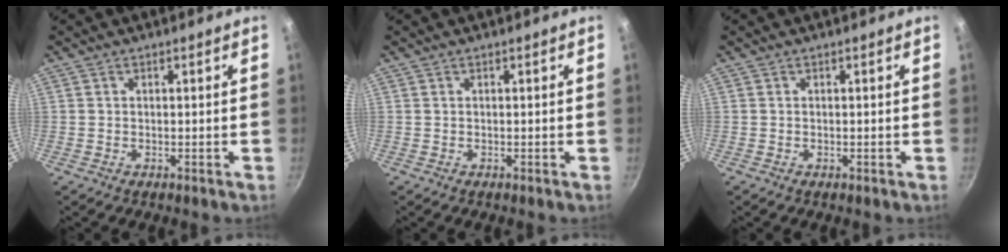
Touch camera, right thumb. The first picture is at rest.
{"total": 0.0}
{"total": 0.0}